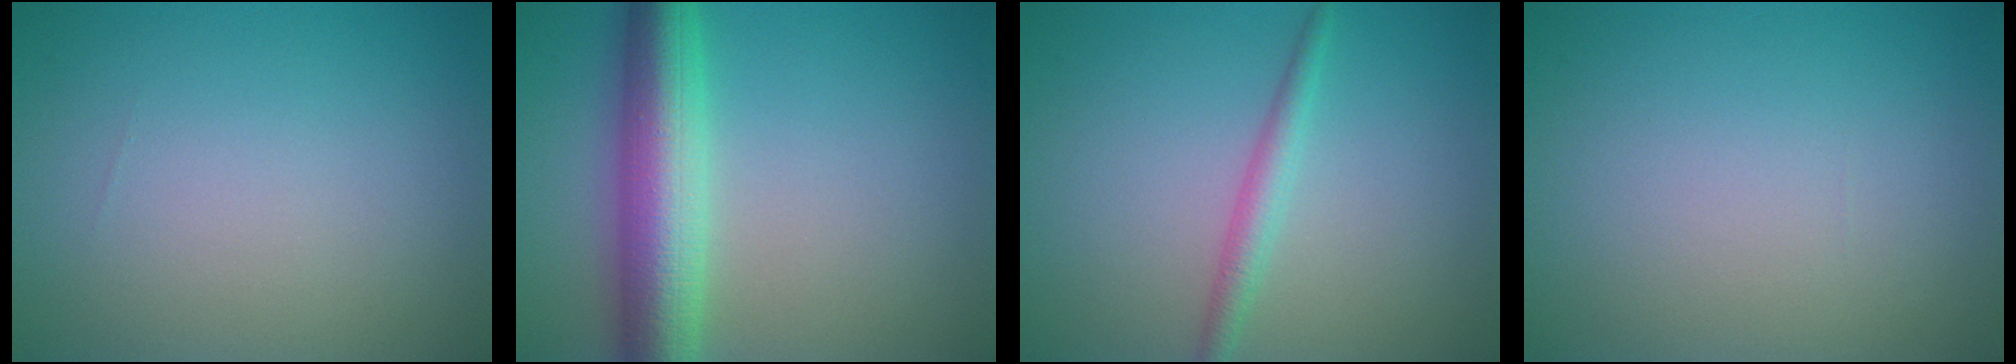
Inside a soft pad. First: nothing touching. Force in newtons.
{"total": 7.6, "press": 7.6, "slide": 0.2}
{"total": 1.9, "press": 1.9, "slide": 0.0}
{"total": 0.0}